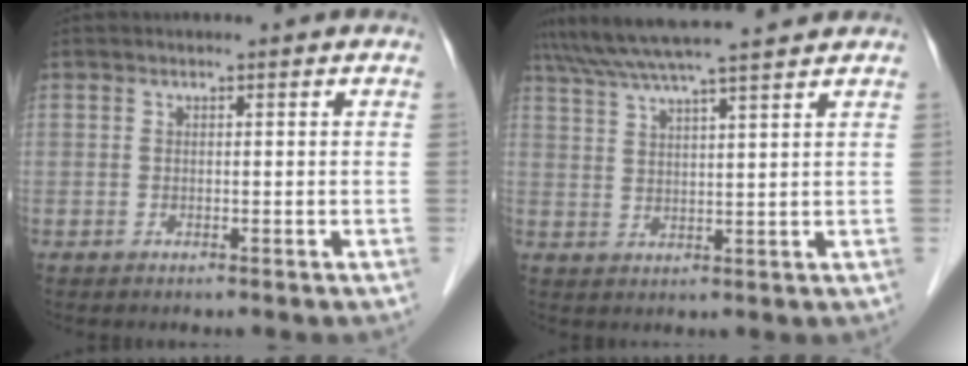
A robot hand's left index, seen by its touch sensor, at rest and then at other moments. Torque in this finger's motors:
{"motor_torque": [0.64, -0.99, 0.40, 0.13]}